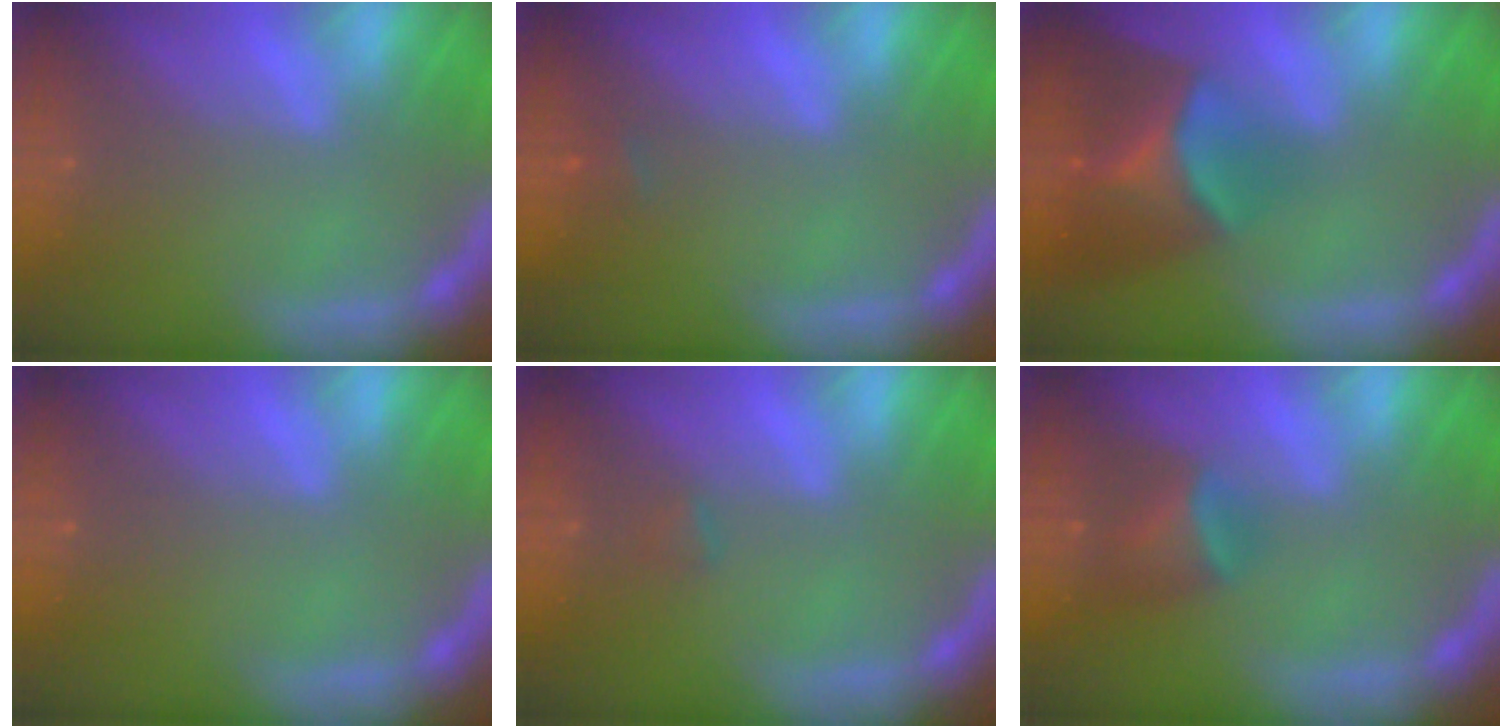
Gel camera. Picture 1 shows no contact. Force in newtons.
{"total": 0.9}
{"total": 7.9}
{"total": 0.0}
{"total": 0.9}
{"total": 3.4}